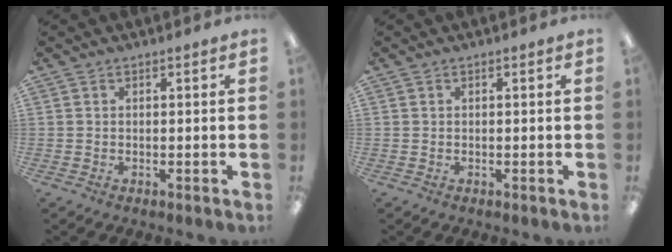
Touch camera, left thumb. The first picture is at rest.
{"total": 0.0}